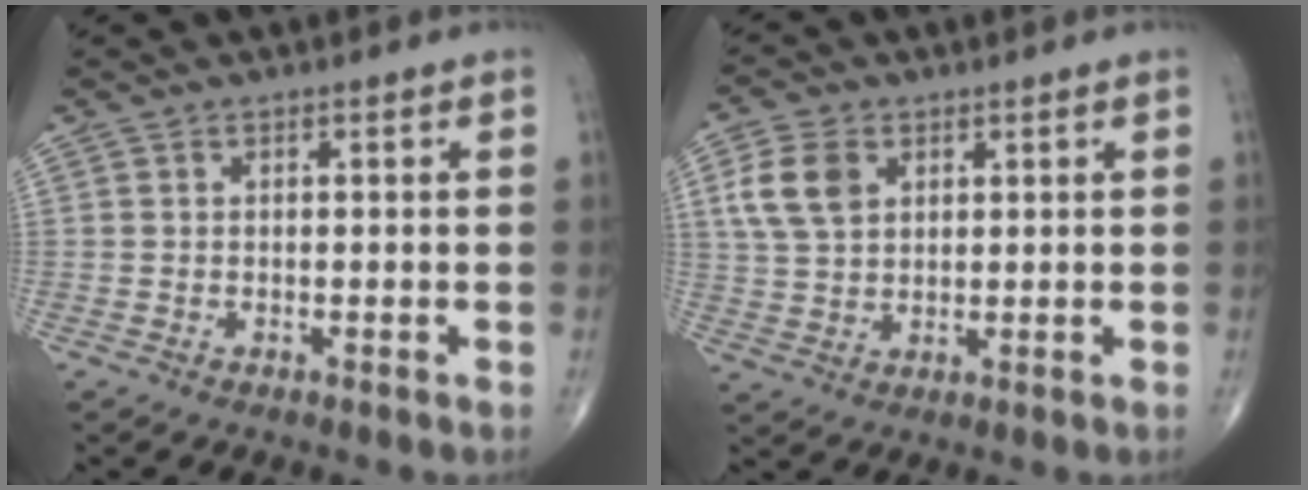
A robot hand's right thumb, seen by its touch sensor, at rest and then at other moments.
{"total": 8.0, "force": [2.7, 5.5, 5.1], "torque": [-0.094, -0.002, 0.054]}